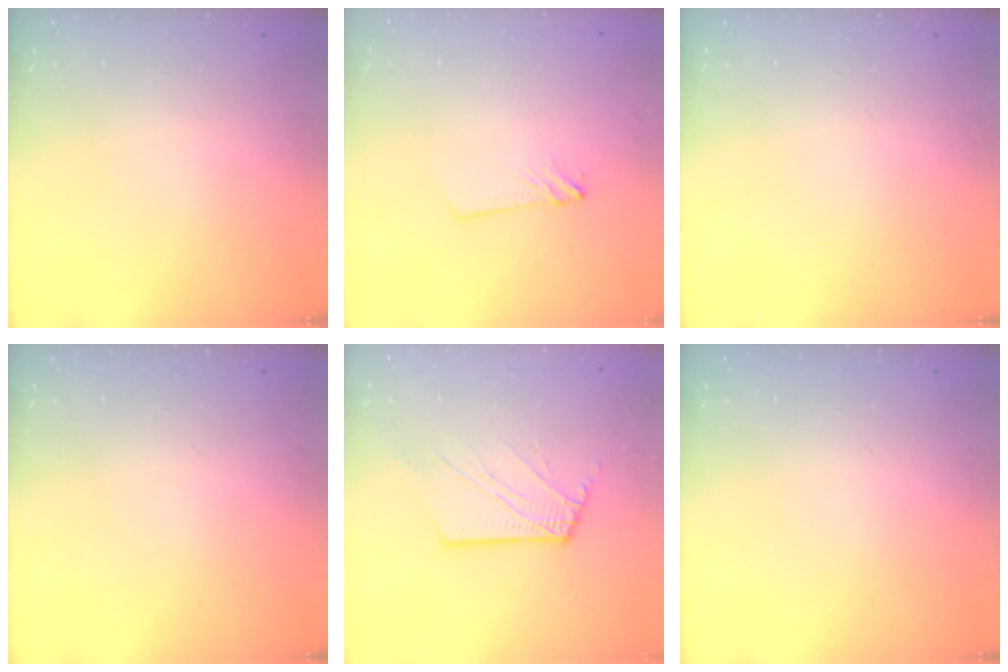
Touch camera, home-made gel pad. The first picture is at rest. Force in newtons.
{"total": 2.8, "press": 2.8, "slide": 0.3}
{"total": 0.0}
{"total": 0.0}
{"total": 6.9, "press": 6.8, "slide": 0.8}
{"total": 0.0}